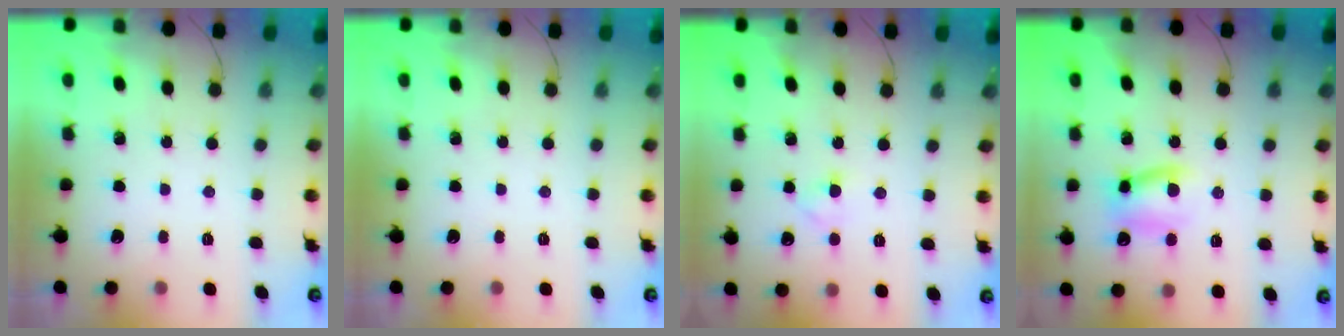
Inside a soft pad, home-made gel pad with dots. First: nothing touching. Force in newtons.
{"total": 0.0}
{"total": 2.6, "press": 2.4, "slide": 1.1}
{"total": 9.0, "press": 9.0, "slide": 0.9}